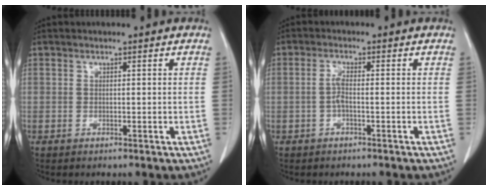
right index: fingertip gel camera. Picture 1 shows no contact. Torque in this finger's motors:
{"motor_torque": [0.46, -0.23, 0.19, 0.05]}